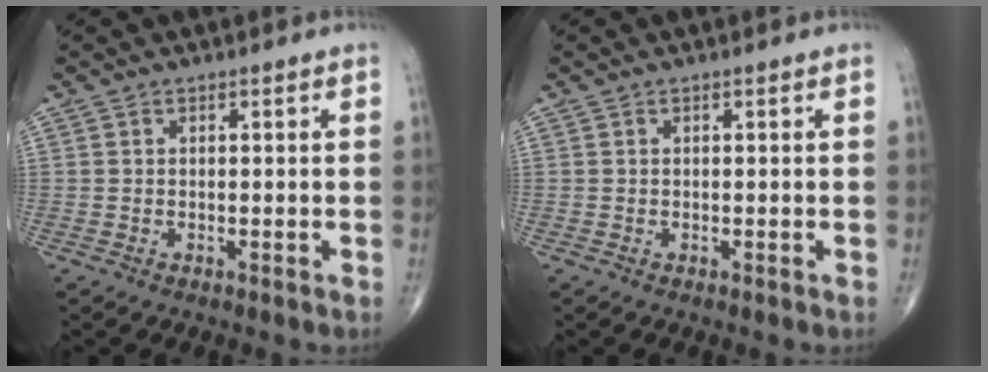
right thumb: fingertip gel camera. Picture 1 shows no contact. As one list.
[{"total": 0.0}]